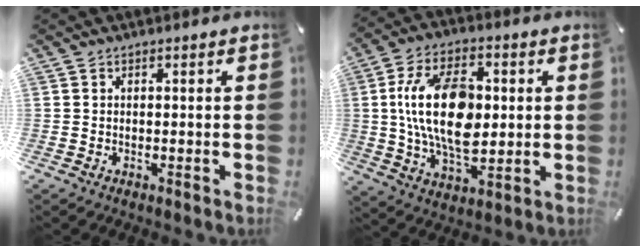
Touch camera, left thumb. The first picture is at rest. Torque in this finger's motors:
{"motor_torque": [0.70, 2.72, 2.39, -0.39, 0.83]}